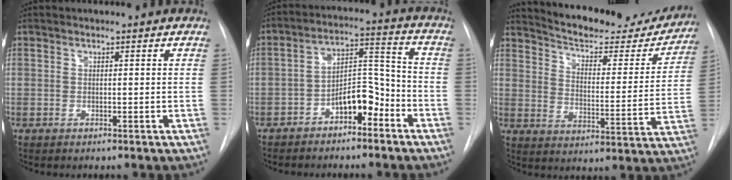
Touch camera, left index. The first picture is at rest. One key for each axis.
{"total": 8.1, "fx": -4.9, "fy": 3.6, "fz": 5.3, "tx": -0.091, "ty": 0.034, "tz": -0.082}
{"total": 20.8, "fx": 19.2, "fy": 4.6, "fz": 6.5, "tx": -0.089, "ty": -0.035, "tz": 0.253}